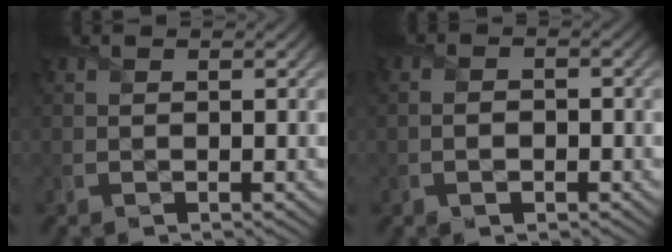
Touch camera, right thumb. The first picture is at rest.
{"total": 2.5, "force": [-0.7, 1.8, 1.7], "torque": [-0.009, 0.001, -0.019]}